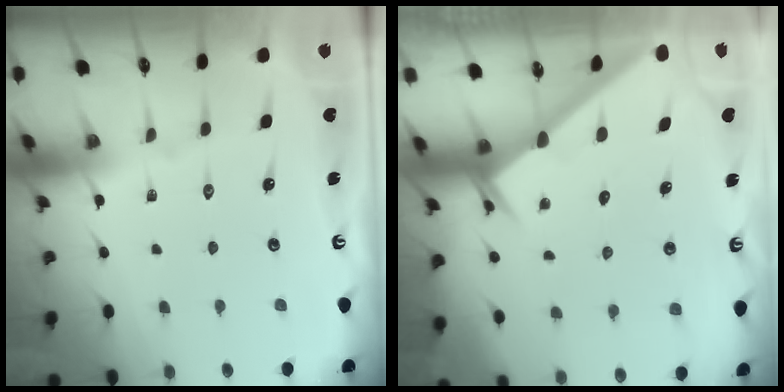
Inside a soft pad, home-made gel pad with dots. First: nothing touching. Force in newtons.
{"total": 2.5, "press": 2.5, "slide": 0.3}